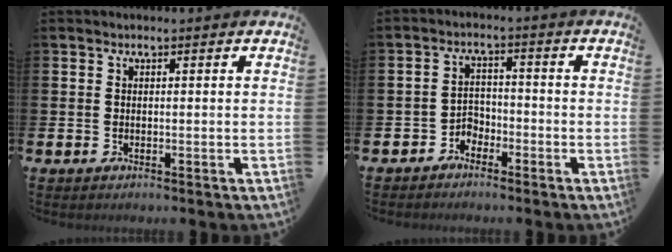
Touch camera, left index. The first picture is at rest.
{"total": 2.6, "force": [-2.3, 1.2, 0.1], "torque": [-0.014, 0.004, -0.052]}